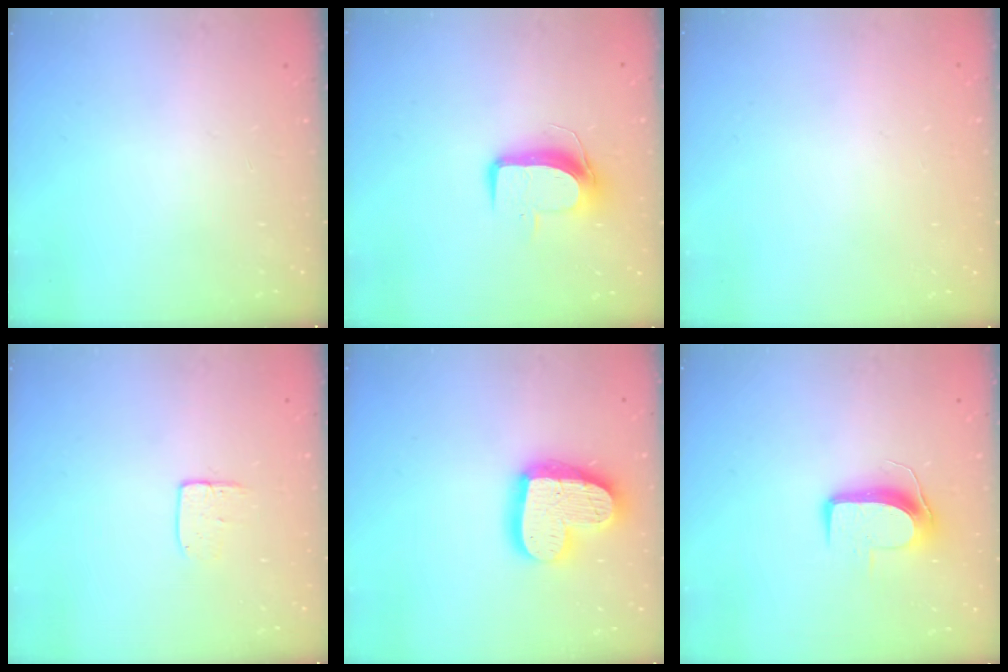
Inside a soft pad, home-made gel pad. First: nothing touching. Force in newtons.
{"total": 9.5, "press": 9.5, "slide": 0.8}
{"total": 0.0}
{"total": 5.4, "press": 5.4, "slide": 0.4}
{"total": 19.6, "press": 19.5, "slide": 1.4}
{"total": 8.8, "press": 8.8, "slide": 0.2}